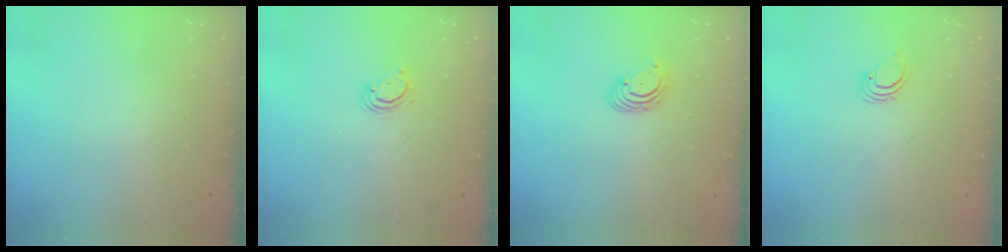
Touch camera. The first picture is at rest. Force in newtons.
{"total": 4.0, "press": 4.0, "slide": 0.4}
{"total": 2.9, "press": 2.9, "slide": 0.3}
{"total": 1.9, "press": 1.9, "slide": 0.1}